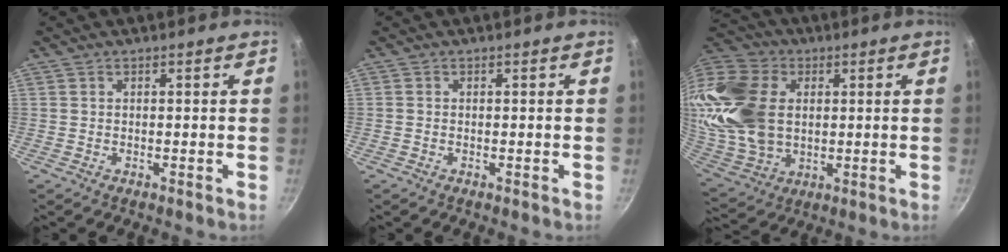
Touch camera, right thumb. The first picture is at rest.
{"total": 0.0}
{"total": 25.5, "force": [4.0, 18.2, 17.4], "torque": [-0.366, 0.002, 0.083]}